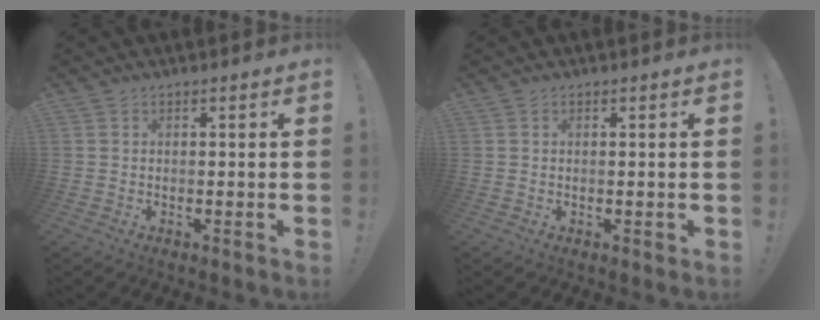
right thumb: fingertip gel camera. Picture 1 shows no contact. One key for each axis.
{"total": 0.6, "fx": 0.1, "fy": 0.4, "fz": 0.4, "tx": -0.006, "ty": 0.001, "tz": 0.002}